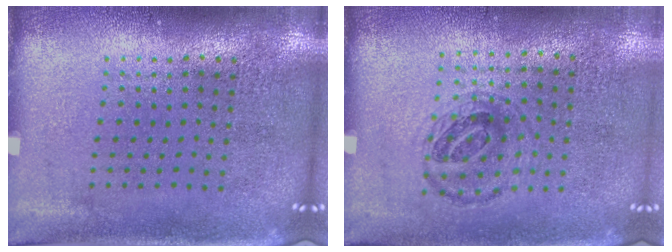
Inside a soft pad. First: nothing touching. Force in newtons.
{"total": 0.9, "press": 0.8, "slide": 0.4}